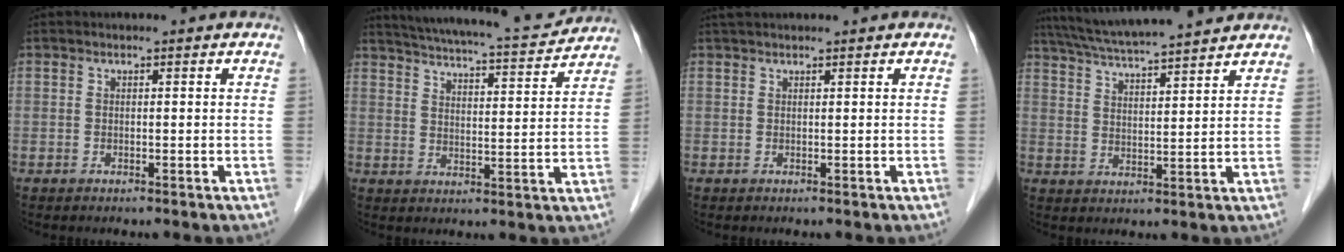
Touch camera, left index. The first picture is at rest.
{"total": 17.3, "force": [16.1, 2.0, 6.1], "torque": [-0.104, 0.006, 0.222]}
{"total": 2.7, "force": [2.4, 0.1, 1.2], "torque": [-0.014, 0.031, 0.043]}
{"total": 15.3, "force": [13.7, 0.5, 6.8], "torque": [-0.127, 0.032, 0.213]}